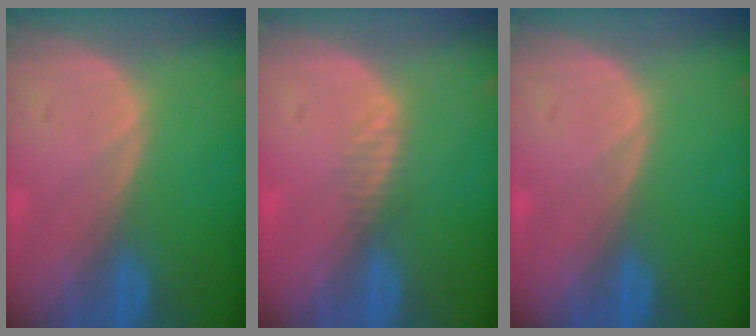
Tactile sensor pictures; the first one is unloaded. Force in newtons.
{"total": 1.3, "press": 1.1, "slide": 0.7}
{"total": 0.0}